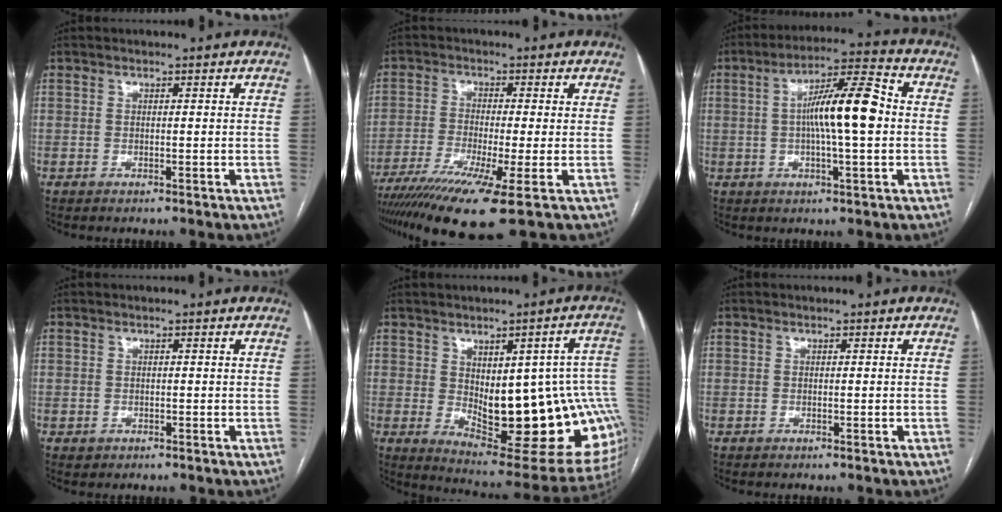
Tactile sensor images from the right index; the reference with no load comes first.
{"total": 12.4, "force": [-7.7, -0.2, 9.7], "torque": [-0.171, -0.033, -0.129]}
{"total": 11.3, "force": [0.3, 1.3, 11.3], "torque": [-0.195, 0.019, 0.000]}
{"total": 1.0, "force": [-0.2, 1.0, 0.1], "torque": [-0.002, 0.005, 0.005]}
{"total": 22.6, "force": [-0.9, 7.1, 21.4], "torque": [-0.211, 0.001, 0.016]}
{"total": 0.0}